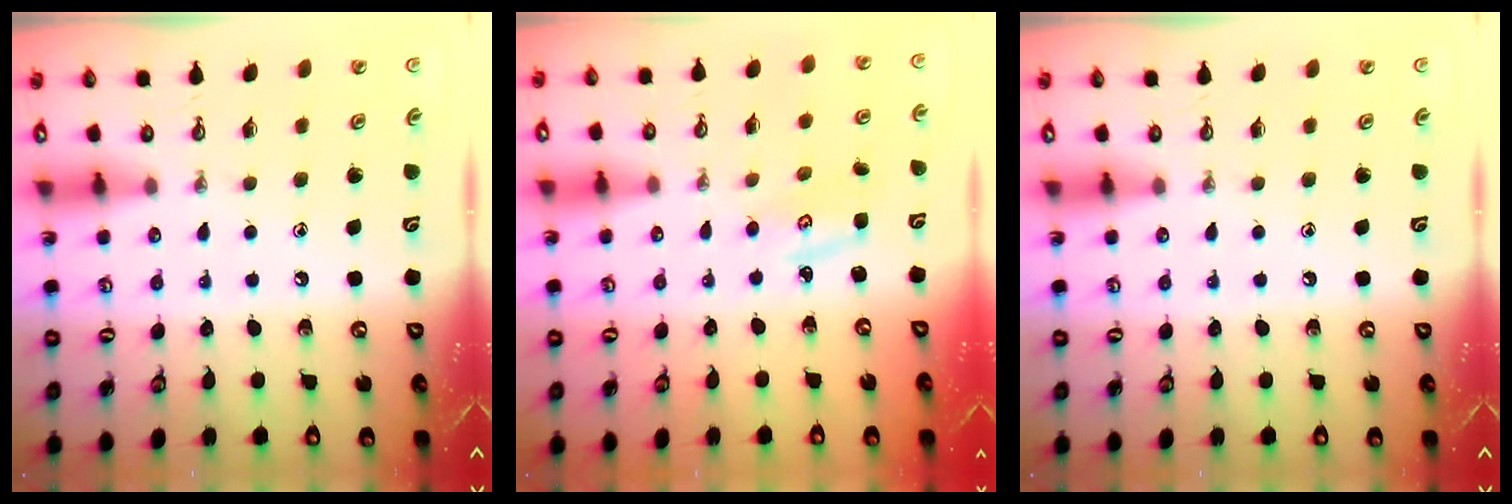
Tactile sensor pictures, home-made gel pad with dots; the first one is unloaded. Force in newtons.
{"total": 3.2, "press": 3.2, "slide": 0.3}
{"total": 0.0}